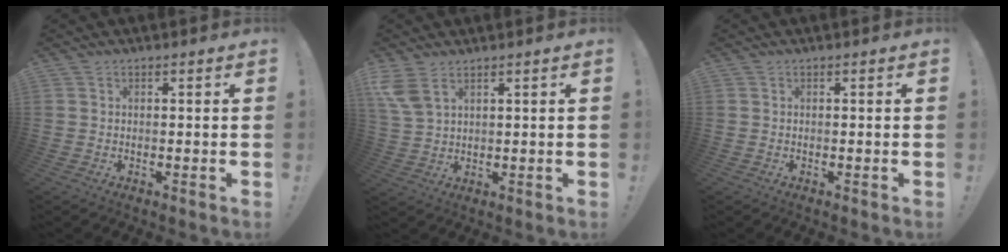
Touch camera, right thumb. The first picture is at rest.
{"total": 6.4, "force": [3.9, 2.9, 4.2], "torque": [-0.091, -0.014, 0.076]}
{"total": 0.0}